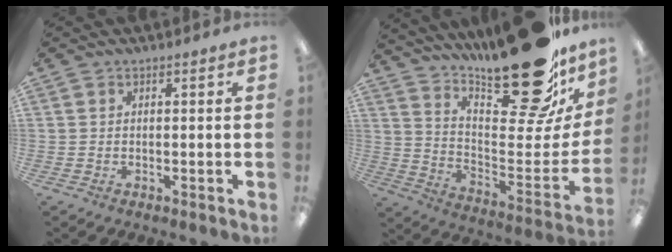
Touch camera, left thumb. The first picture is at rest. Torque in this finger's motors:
{"motor_torque": [2.50, 2.50, 1.22, -1.55, 0.37]}